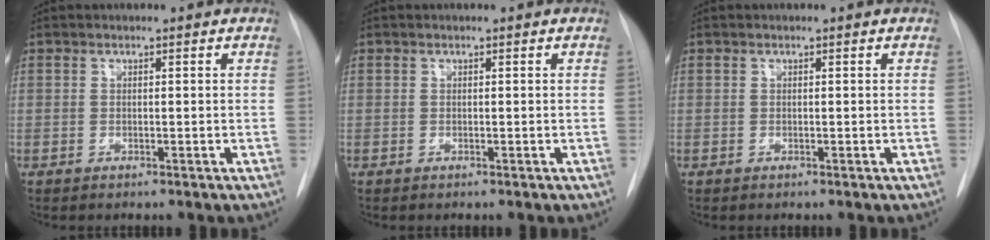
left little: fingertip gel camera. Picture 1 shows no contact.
{"total": 0.0}
{"total": 0.0}